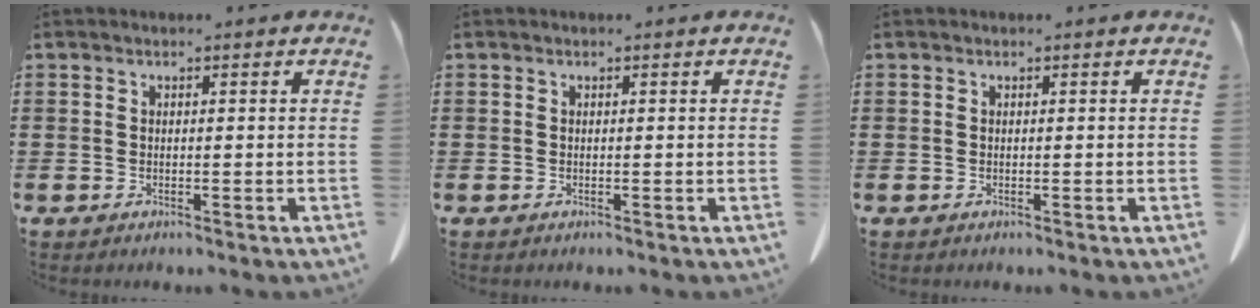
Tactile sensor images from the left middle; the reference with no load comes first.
{"total": 0.0}
{"total": 0.0}